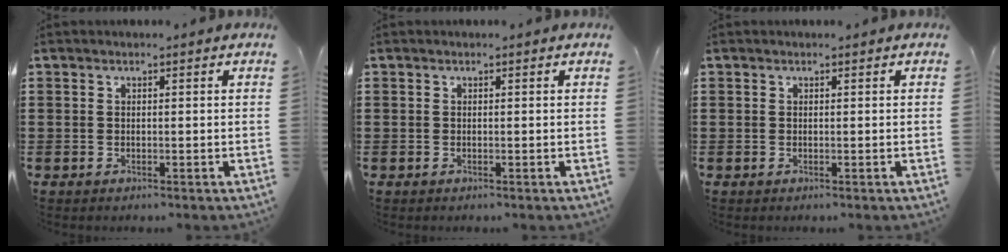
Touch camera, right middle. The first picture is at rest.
{"total": 0.0}
{"total": 0.0}